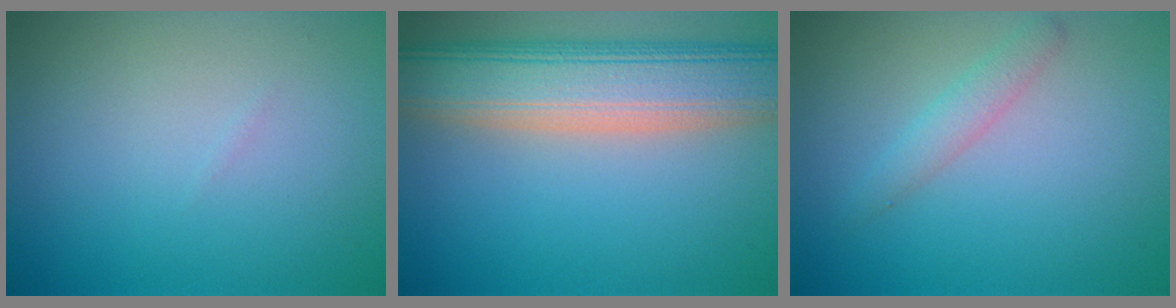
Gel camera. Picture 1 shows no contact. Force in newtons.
{"total": 10.3, "press": 10.2, "slide": 1.2}
{"total": 1.7, "press": 1.7, "slide": 0.1}